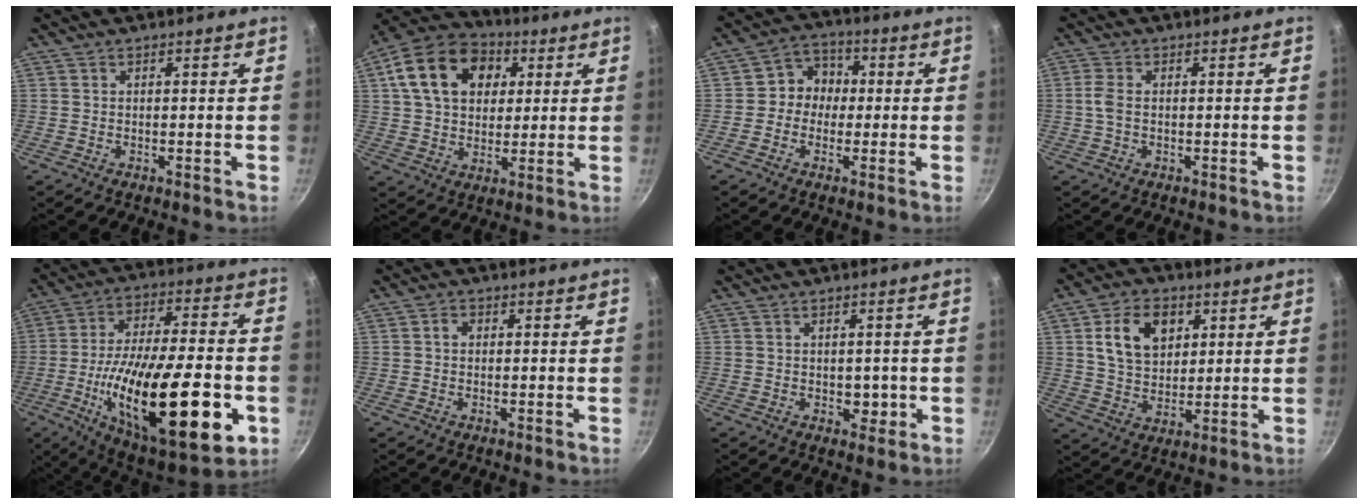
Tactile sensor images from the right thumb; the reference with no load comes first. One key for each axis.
{"total": 17.8, "fx": 5.4, "fy": 13.0, "fz": 11.0, "tx": -0.170, "ty": 0.014, "tz": 0.081}
{"total": 6.4, "fx": -0.3, "fy": 5.9, "fz": 2.5, "tx": 0.003, "ty": 0.018, "tz": -0.021}
{"total": 2.9, "fx": -0.2, "fy": 1.8, "fz": 2.2, "tx": -0.050, "ty": 0.007, "tz": -0.007}
{"total": 31.5, "fx": -8.5, "fy": 11.4, "fz": 28.2, "tx": -0.439, "ty": 0.010, "tz": -0.123}
{"total": 1.6, "fx": 0.2, "fy": 1.3, "fz": 0.9, "tx": -0.014, "ty": 0.006, "tz": 0.001}
{"total": 2.8, "fx": -0.2, "fy": 2.1, "fz": 1.8, "tx": -0.009, "ty": -0.002, "tz": 0.000}
{"total": 11.7, "fx": 3.9, "fy": 8.2, "fz": 7.4, "tx": -0.103, "ty": -0.009, "tz": 0.067}